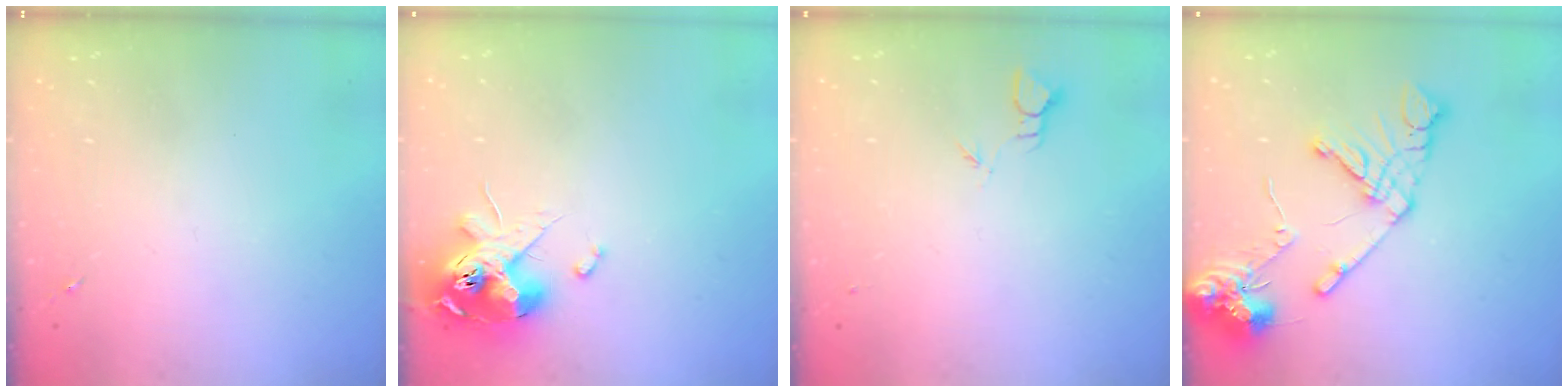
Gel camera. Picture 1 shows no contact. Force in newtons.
{"total": 14.1, "press": 14.0, "slide": 1.7}
{"total": 2.0, "press": 2.0, "slide": 0.1}
{"total": 15.5, "press": 15.3, "slide": 2.3}